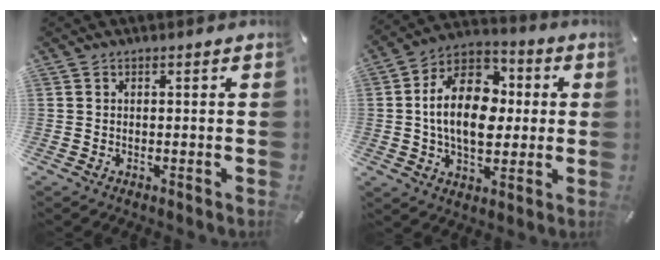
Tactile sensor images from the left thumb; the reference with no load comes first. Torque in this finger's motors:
{"motor_torque": [0.62, 1.06, 0.55, -0.18, 0.64]}